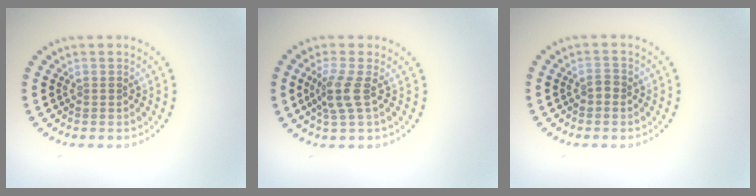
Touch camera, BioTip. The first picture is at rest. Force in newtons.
{"total": 2.5, "press": 1.9, "slide": 1.7}
{"total": 0.7, "press": 0.7, "slide": 0.1}